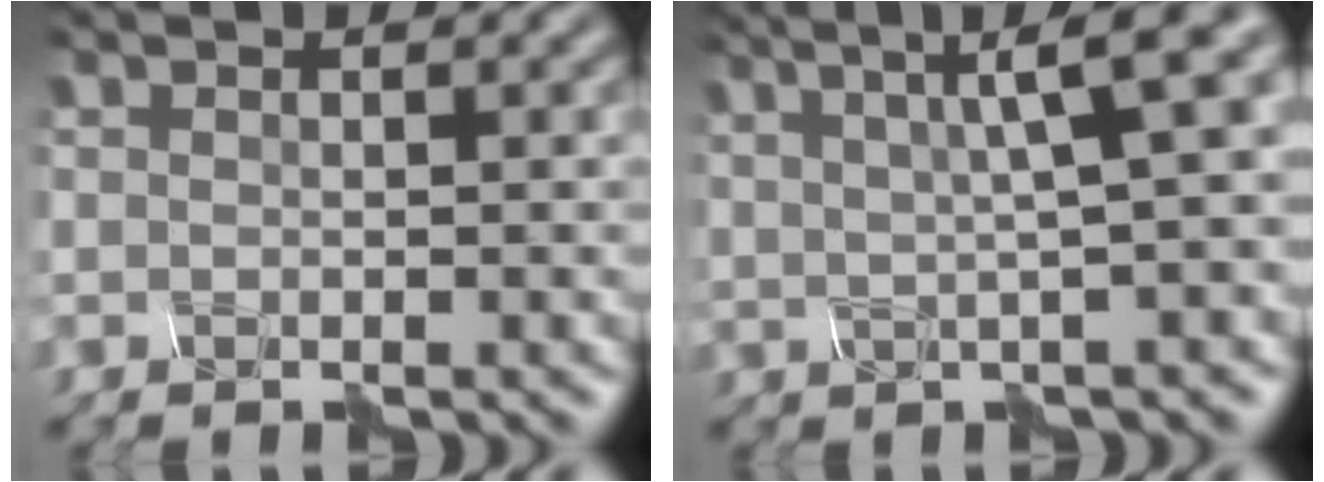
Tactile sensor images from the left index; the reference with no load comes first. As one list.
[{"total": 7.7, "force": [3.2, 1.7, 6.8], "torque": [-0.080, 0.032, 0.053]}]